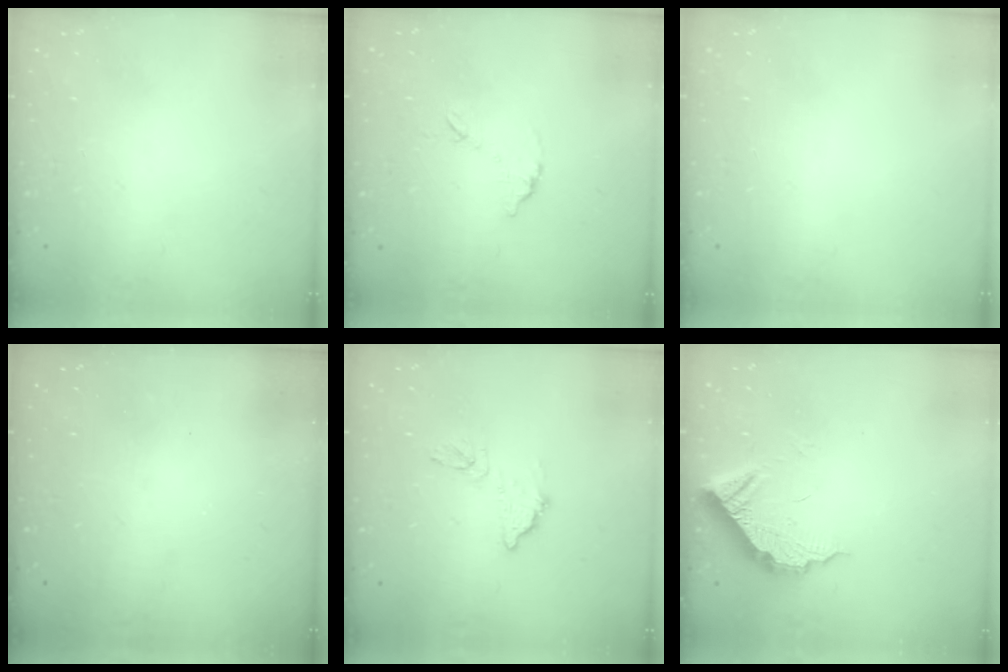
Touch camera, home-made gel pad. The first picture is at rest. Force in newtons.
{"total": 6.3, "press": 6.3, "slide": 0.4}
{"total": 0.0}
{"total": 3.3, "press": 3.3, "slide": 0.1}
{"total": 10.0, "press": 10.0, "slide": 0.3}
{"total": 9.5, "press": 9.5, "slide": 0.5}